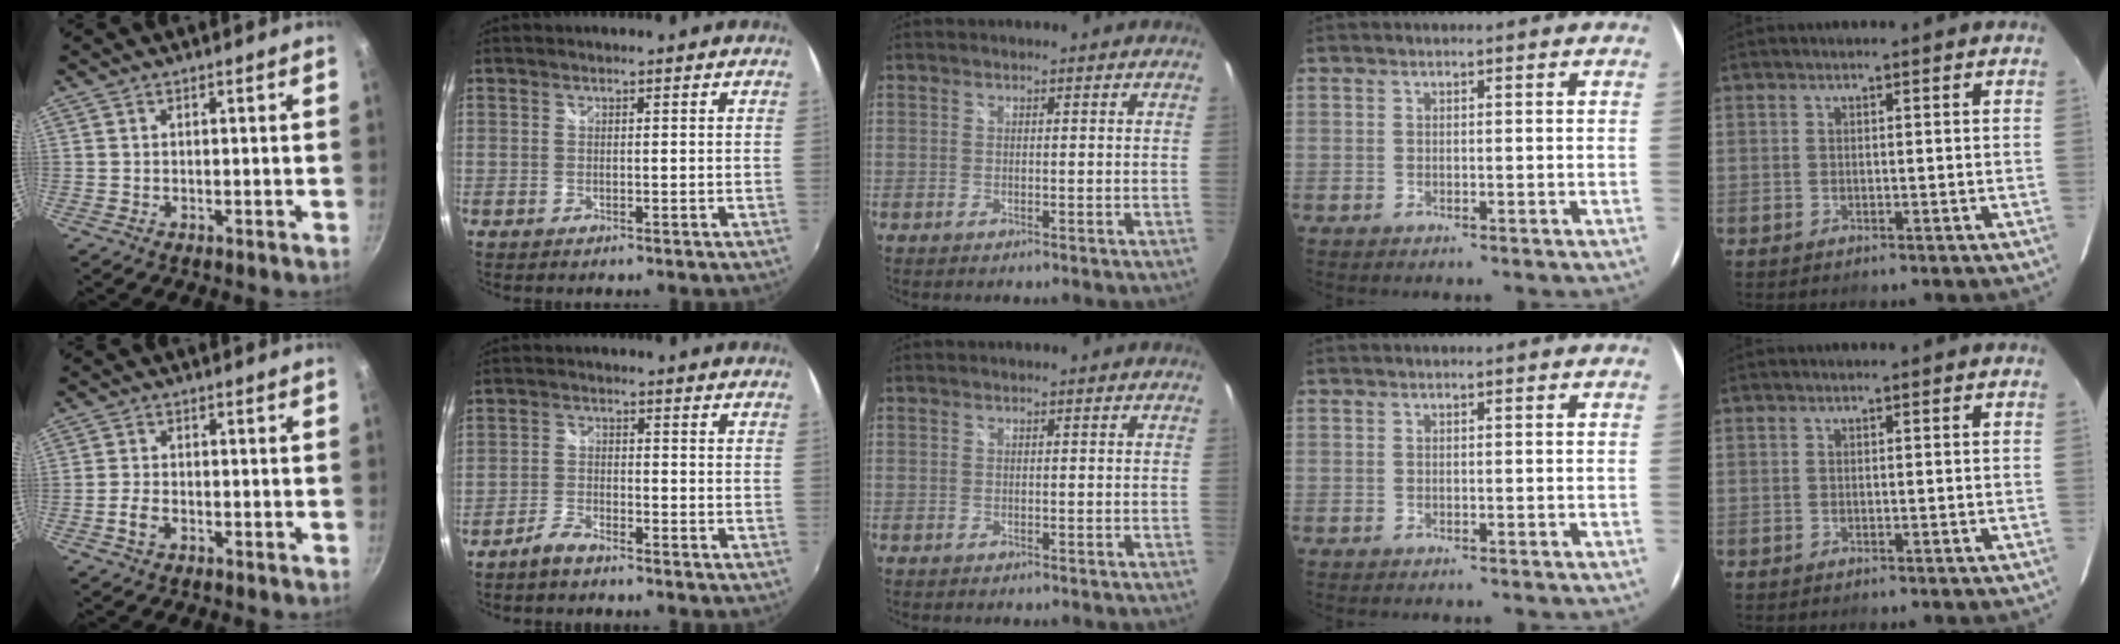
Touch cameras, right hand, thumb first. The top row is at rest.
{"thumb": {"total": 2.8, "force": [-1.3, 1.8, 1.8], "torque": [-0.041, 0.013, -0.028]}, "index": {"total": 3.4, "force": [-2.9, 0.9, 1.4], "torque": [-0.044, 0.003, -0.061]}}